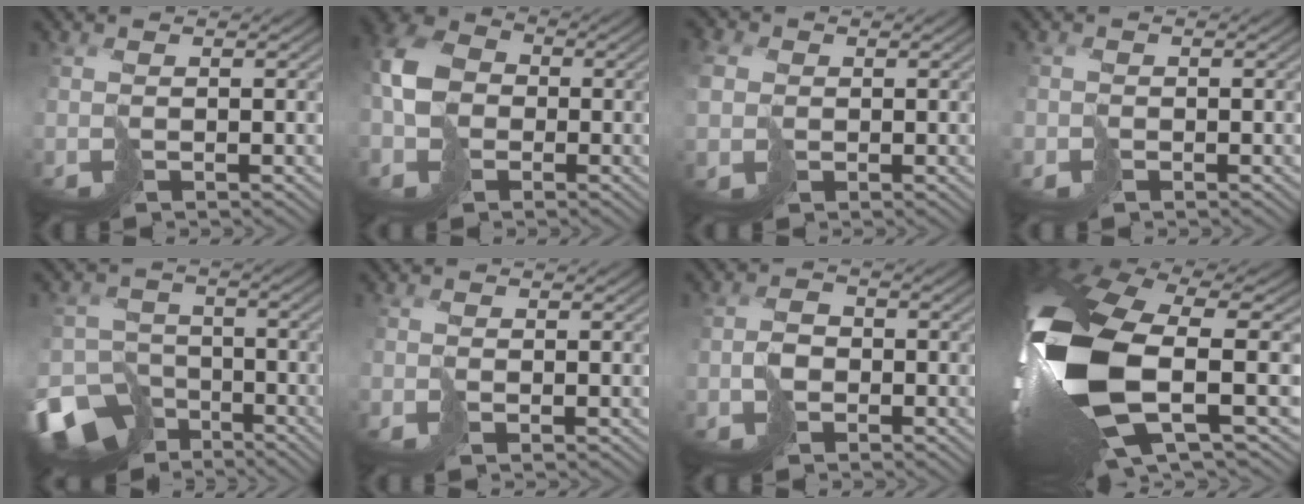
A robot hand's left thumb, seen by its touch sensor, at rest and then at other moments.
{"total": 8.0, "force": [-1.6, 6.5, 4.5], "torque": [-0.129, -0.010, -0.037]}
{"total": 4.0, "force": [0.3, 3.7, 1.5], "torque": [-0.068, -0.003, 0.012]}
{"total": 1.1, "force": [-0.7, 0.9, -0.1], "torque": [0.004, -0.004, -0.015]}
{"total": 11.7, "force": [-8.1, 7.6, 3.6], "torque": [-0.093, -0.043, -0.124]}
{"total": 1.0, "force": [-0.5, 0.6, 0.5], "torque": [-0.014, -0.001, -0.010]}
{"total": 2.7, "force": [-1.2, 2.1, 1.2], "torque": [-0.019, -0.001, -0.024]}
{"total": 17.8, "force": [-0.5, 8.7, 15.5], "torque": [-0.375, -0.071, 0.044]}